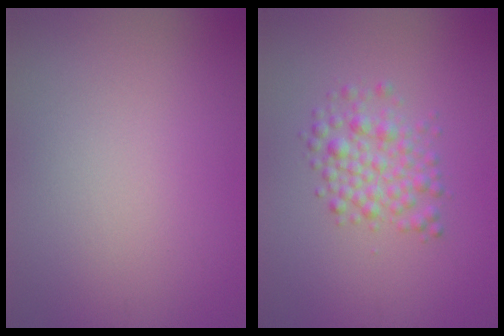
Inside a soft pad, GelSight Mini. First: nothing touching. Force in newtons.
{"total": 3.1, "press": 3.1, "slide": 0.1}